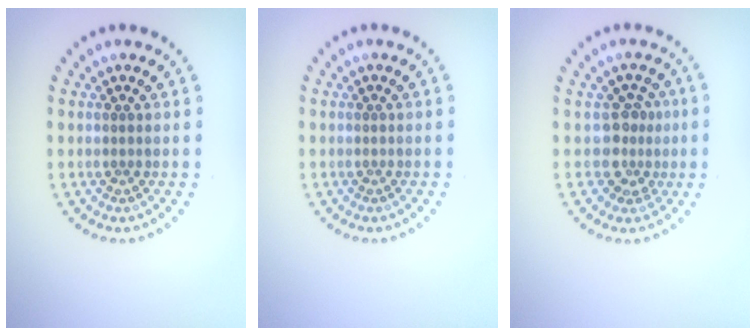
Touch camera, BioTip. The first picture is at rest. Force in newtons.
{"total": 0.0}
{"total": 2.6, "press": 1.9, "slide": 1.8}